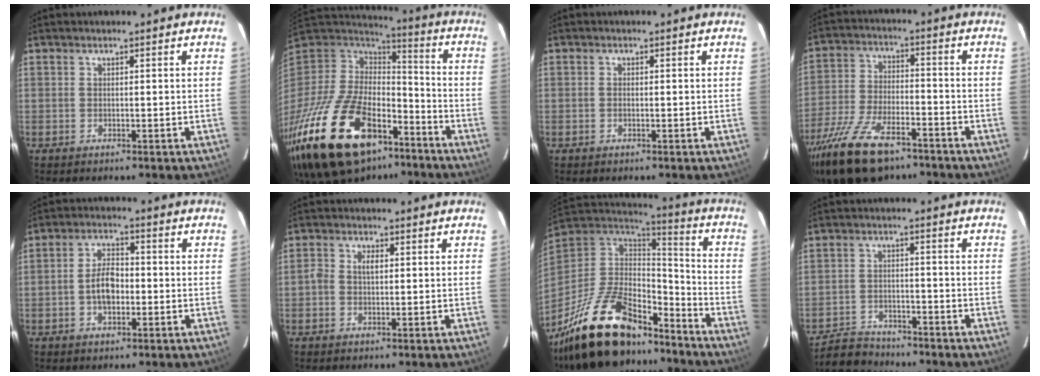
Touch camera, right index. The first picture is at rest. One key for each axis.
{"total": 34.3, "fx": -20.6, "fy": 17.7, "fz": 21.0, "tx": -0.445, "ty": -0.037, "tz": -0.324}
{"total": 0.5, "fx": -0.1, "fy": 0.3, "fz": 0.4, "tx": -0.005, "ty": 0.003, "tz": -0.002}
{"total": 17.9, "fx": -12.7, "fy": 7.4, "fz": 10.2, "tx": -0.225, "ty": -0.033, "tz": -0.229}
{"total": 5.7, "fx": -1.2, "fy": 3.2, "fz": 4.6, "tx": -0.087, "ty": 0.012, "tz": -0.017}
{"total": 2.5, "fx": 0.1, "fy": 1.7, "fz": 1.8, "tx": -0.034, "ty": 0.008, "tz": 0.000}
{"total": 27.1, "fx": -19.2, "fy": 11.6, "fz": 15.3, "tx": -0.301, "ty": -0.006, "tz": -0.304}
{"total": 7.6, "fx": -7.1, "fy": 2.6, "fz": 1.1, "tx": -0.053, "ty": 0.003, "tz": -0.118}